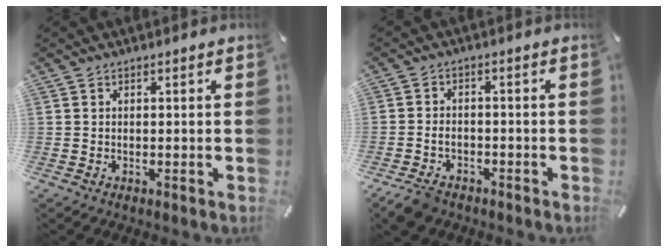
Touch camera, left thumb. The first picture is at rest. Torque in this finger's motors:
{"motor_torque": [-0.04, 0.06, -0.04, 0.04, 0.00]}